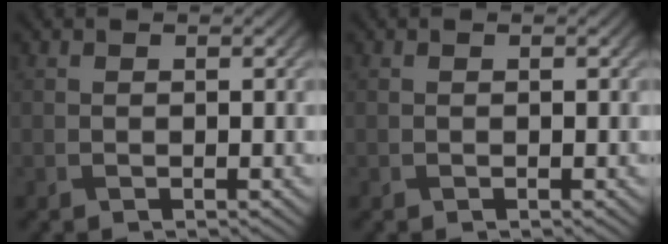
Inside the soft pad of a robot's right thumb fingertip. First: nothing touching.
{"total": 0.0}